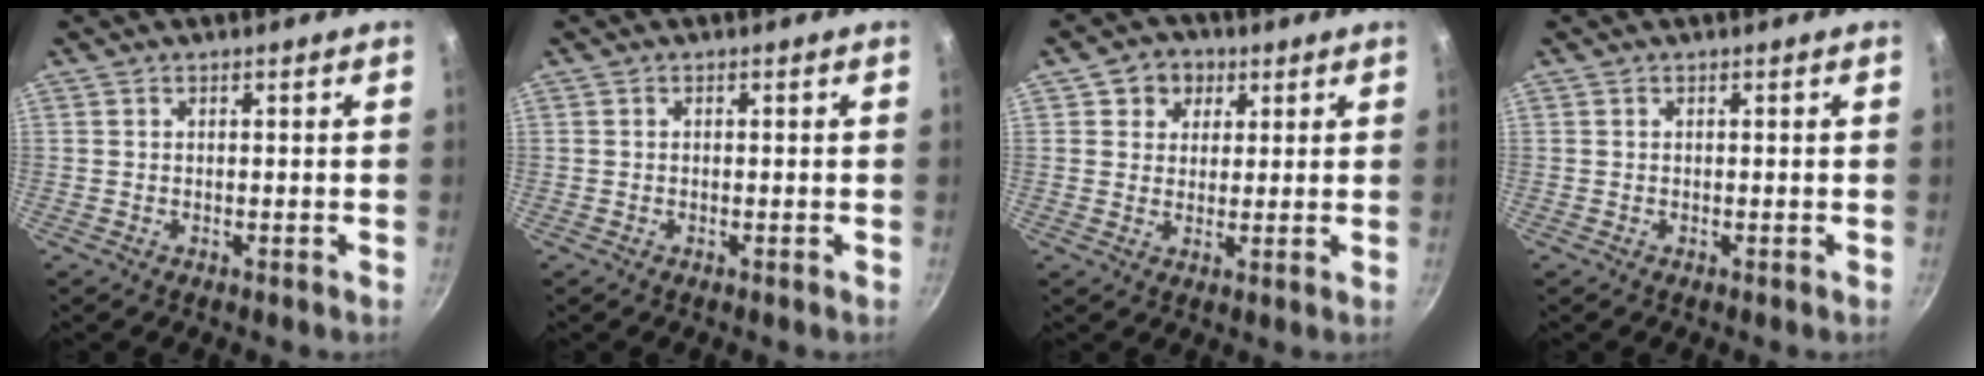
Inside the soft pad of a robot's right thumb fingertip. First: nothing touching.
{"total": 0.0}
{"total": 5.8, "force": [2.4, 5.0, 1.8], "torque": [0.008, -0.002, 0.028]}
{"total": 0.0}